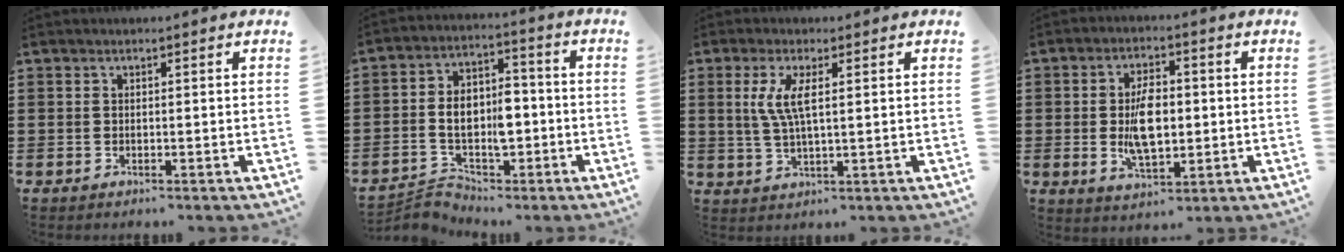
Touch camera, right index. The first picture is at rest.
{"total": 8.9, "force": [-2.0, 6.2, 6.1], "torque": [-0.117, 0.018, -0.035]}
{"total": 5.0, "force": [1.2, 1.2, 4.7], "torque": [-0.111, -0.004, 0.013]}
{"total": 7.5, "force": [-0.2, 3.8, 6.5], "torque": [-0.132, -0.001, -0.009]}